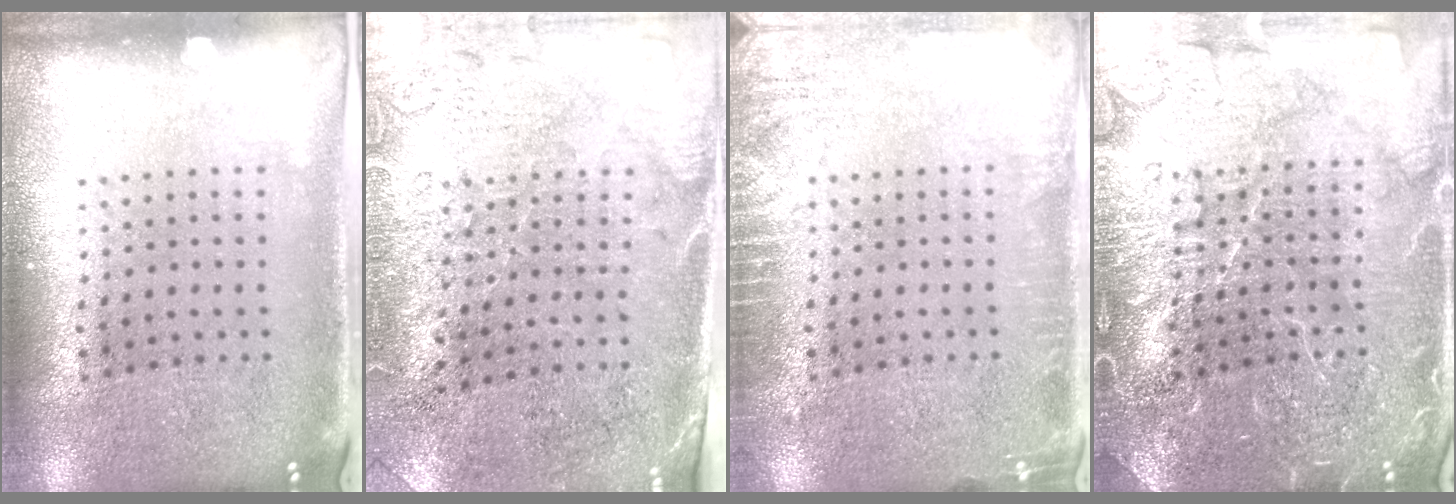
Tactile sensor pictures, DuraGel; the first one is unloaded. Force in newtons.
{"total": 2.8, "press": 2.5, "slide": 1.3}
{"total": 2.5, "press": 2.5, "slide": 0.4}
{"total": 7.1, "press": 7.0, "slide": 1.0}